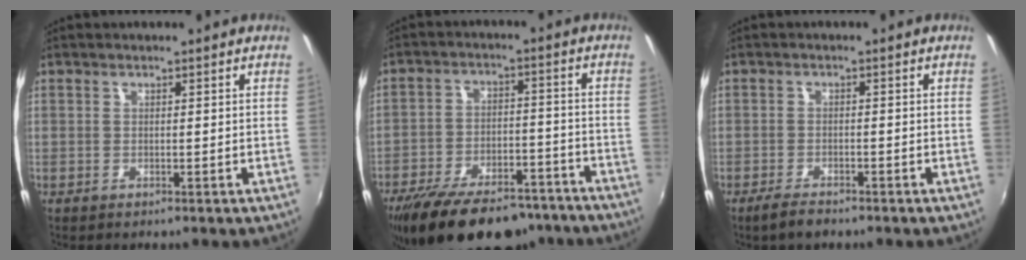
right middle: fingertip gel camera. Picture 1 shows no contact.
{"total": 22.3, "force": [-17.8, 8.8, 10.3], "torque": [-0.201, -0.007, -0.250]}
{"total": 3.4, "force": [-2.7, 1.0, 1.7], "torque": [-0.049, -0.007, -0.054]}